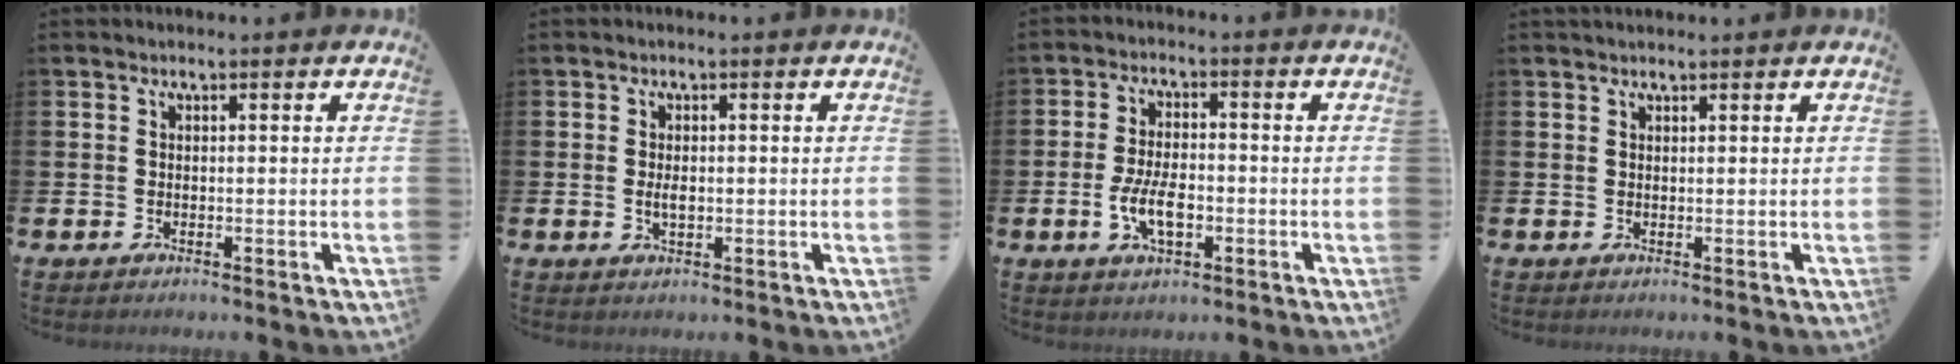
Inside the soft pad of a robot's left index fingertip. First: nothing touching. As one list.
[{"total": 1.7, "force": [0.0, 0.8, 1.5], "torque": [-0.029, 0.003, -0.001]}, {"total": 5.5, "force": [-1.3, 2.7, 4.6], "torque": [-0.092, 0.002, -0.027]}, {"total": 0.7, "force": [0.7, 0.1, 0.1], "torque": [0.005, -0.001, 0.011]}]